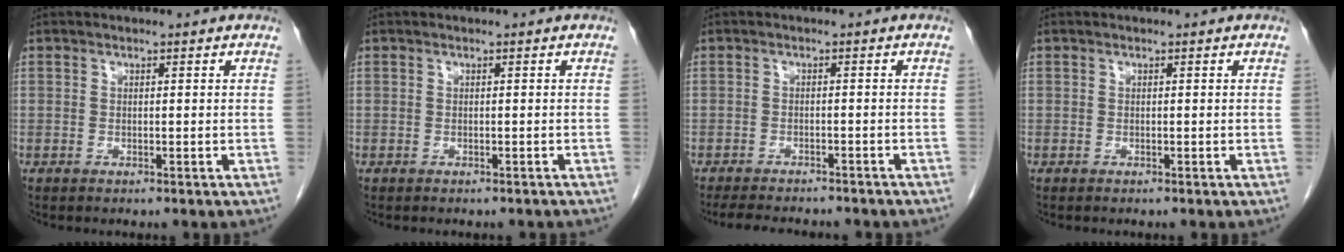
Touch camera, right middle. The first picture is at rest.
{"total": 2.6, "force": [-2.3, 0.7, 0.8], "torque": [-0.017, -0.006, -0.027]}
{"total": 10.9, "force": [-9.6, 2.5, 4.6], "torque": [-0.069, -0.009, -0.121]}
{"total": 0.0}